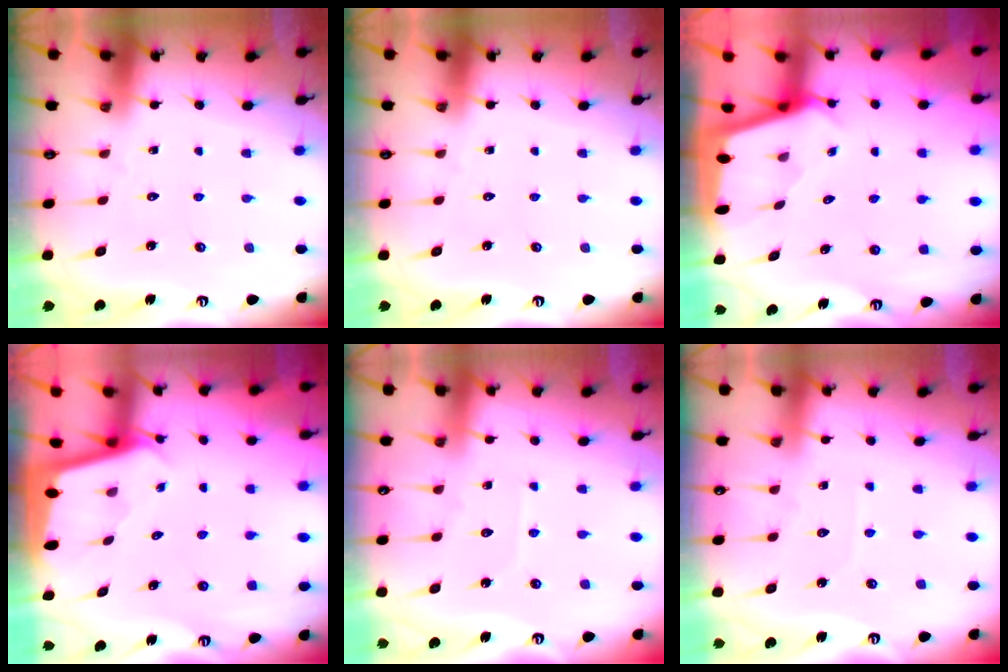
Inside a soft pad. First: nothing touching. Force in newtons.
{"total": 0.0}
{"total": 2.3, "press": 2.3, "slide": 0.3}
{"total": 1.9, "press": 1.9, "slide": 0.1}
{"total": 3.6, "press": 3.6, "slide": 0.4}
{"total": 2.1, "press": 2.1, "slide": 0.4}